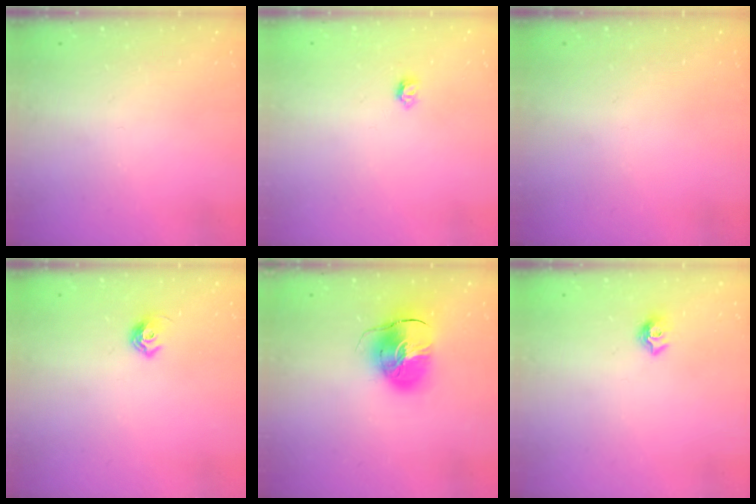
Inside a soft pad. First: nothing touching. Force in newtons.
{"total": 4.0, "press": 3.9, "slide": 0.6}
{"total": 0.0}
{"total": 6.8, "press": 6.7, "slide": 1.1}
{"total": 11.5, "press": 11.4, "slide": 1.5}
{"total": 7.9, "press": 7.8, "slide": 0.7}